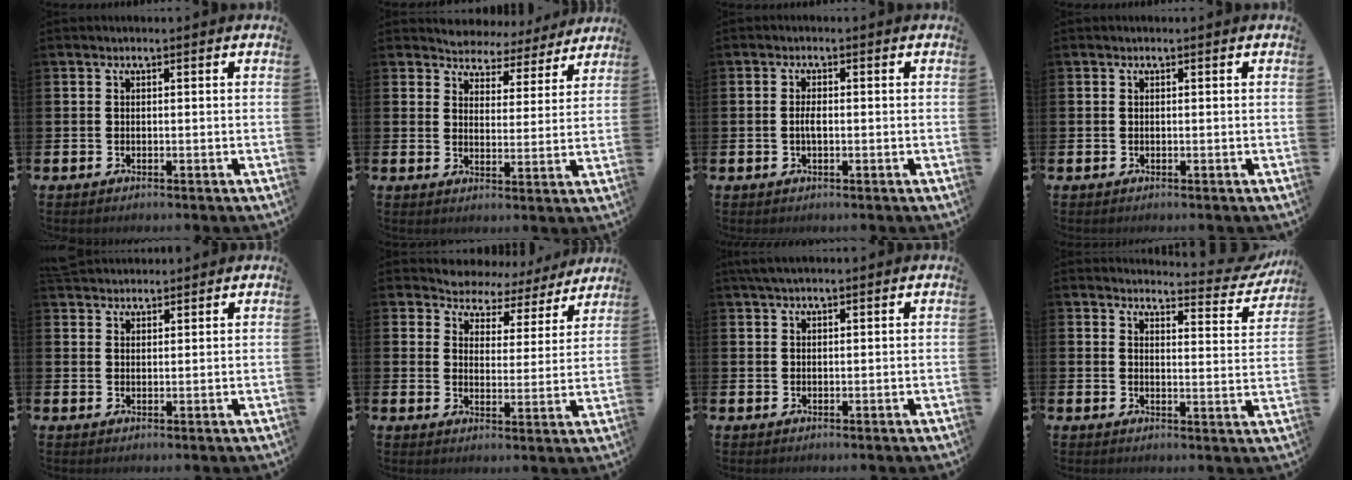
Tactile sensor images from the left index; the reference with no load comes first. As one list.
[{"total": 4.7, "force": [4.5, 1.4, -0.3], "torque": [-0.014, -0.041, 0.075]}, {"total": 1.7, "force": [-0.1, 0.6, 1.5], "torque": [-0.025, 0.000, -0.004]}, {"total": 0.0}, {"total": 2.8, "force": [2.7, 0.7, 0.0], "torque": [-0.007, -0.008, 0.051]}, {"total": 4.6, "force": [4.2, 1.8, -0.1], "torque": [-0.019, -0.041, 0.066]}, {"total": 1.3, "force": [1.2, 0.3, 0.4], "torque": [0.003, -0.002, 0.019]}, {"total": 3.6, "force": [3.5, 0.6, 0.7], "torque": [-0.005, -0.036, 0.051]}]